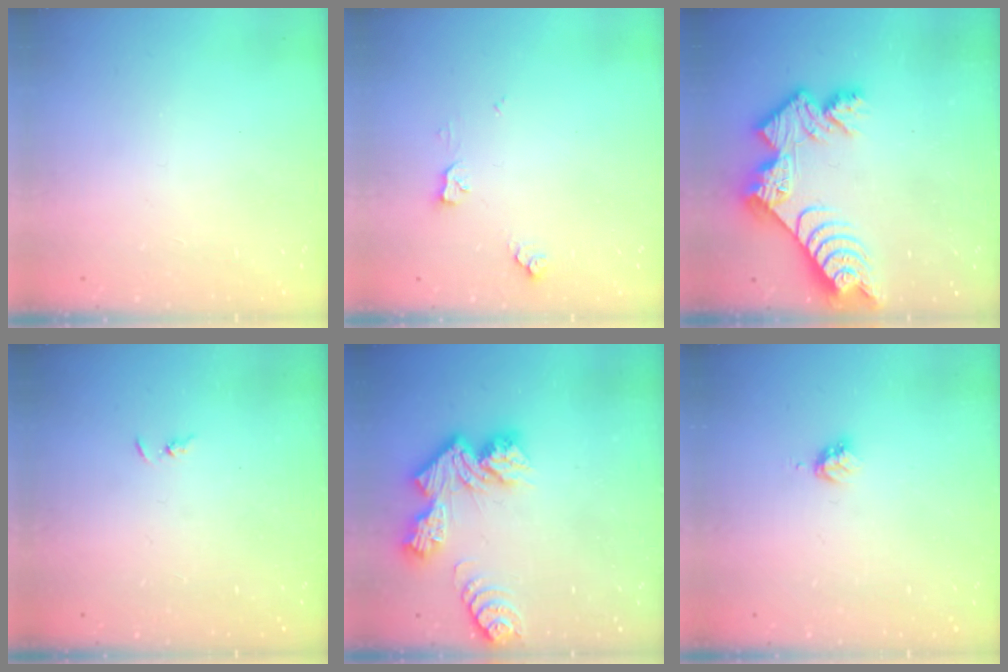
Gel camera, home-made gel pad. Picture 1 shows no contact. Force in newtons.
{"total": 5.7, "press": 5.6, "slide": 0.9}
{"total": 13.8, "press": 13.8, "slide": 1.1}
{"total": 1.3, "press": 1.2, "slide": 0.3}
{"total": 12.2, "press": 12.1, "slide": 1.0}
{"total": 2.9, "press": 2.8, "slide": 0.4}